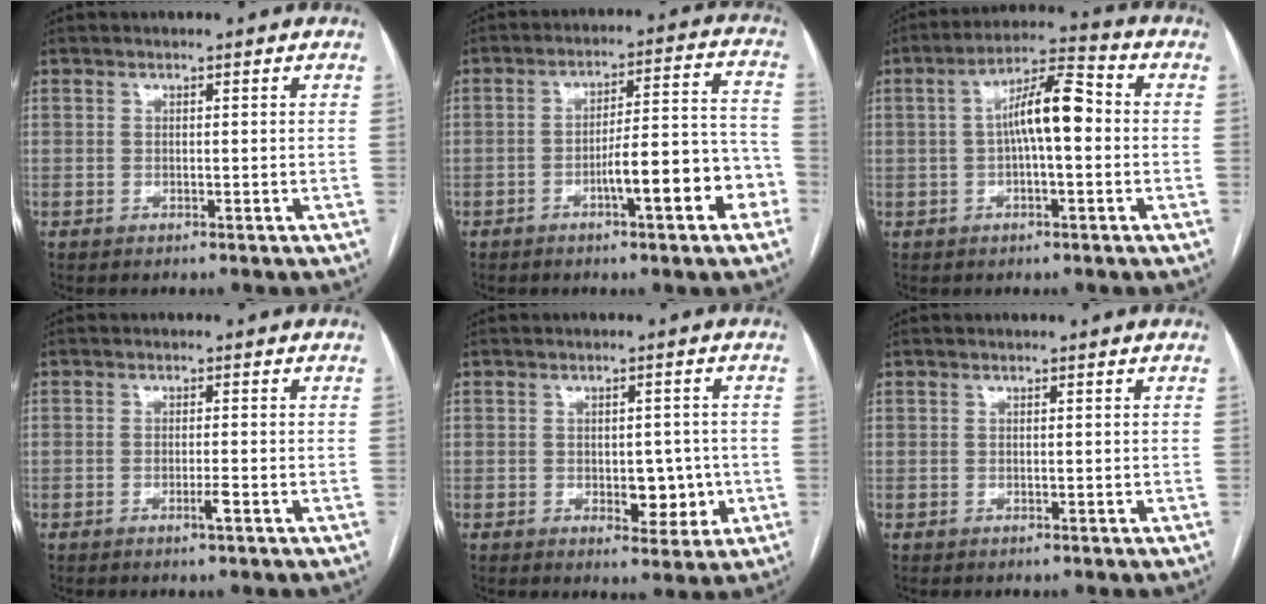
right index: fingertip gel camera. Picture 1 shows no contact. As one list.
[{"total": 11.1, "force": [-4.7, 1.9, 9.9], "torque": [-0.131, 0.031, -0.064]}, {"total": 9.1, "force": [0.2, 2.1, 8.8], "torque": [-0.158, 0.031, -0.001]}, {"total": 1.6, "force": [-0.8, 0.0, 1.4], "torque": [-0.025, -0.002, -0.015]}, {"total": 5.3, "force": [-0.8, 3.0, 4.3], "torque": [-0.044, 0.006, -0.003]}, {"total": 0.0}]